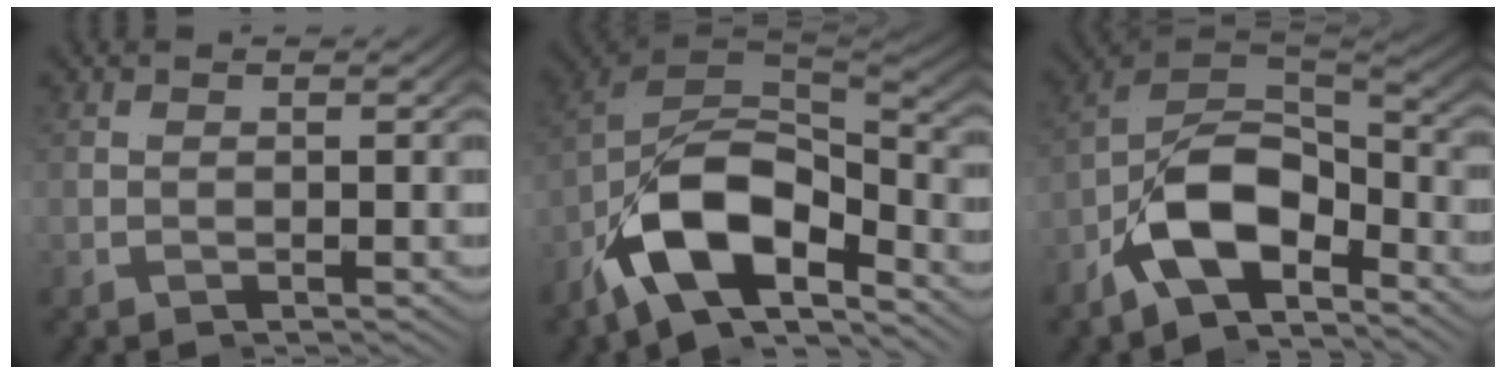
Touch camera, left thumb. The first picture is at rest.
{"total": 12.5, "force": [-3.5, 6.8, 9.9], "torque": [-0.209, -0.017, -0.048]}
{"total": 10.2, "force": [-3.7, 5.4, 7.8], "torque": [-0.178, -0.015, -0.053]}